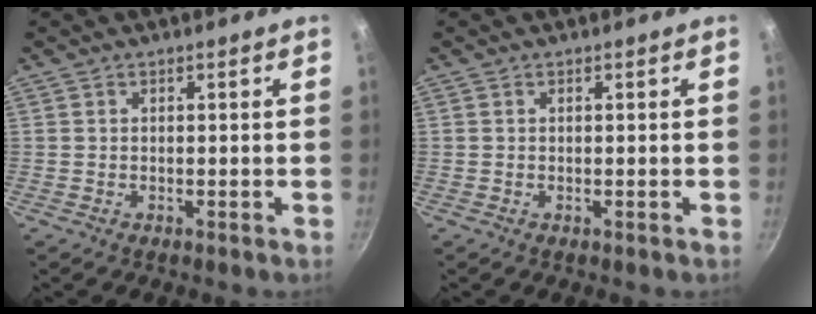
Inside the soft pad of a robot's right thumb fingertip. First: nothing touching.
{"total": 0.0}